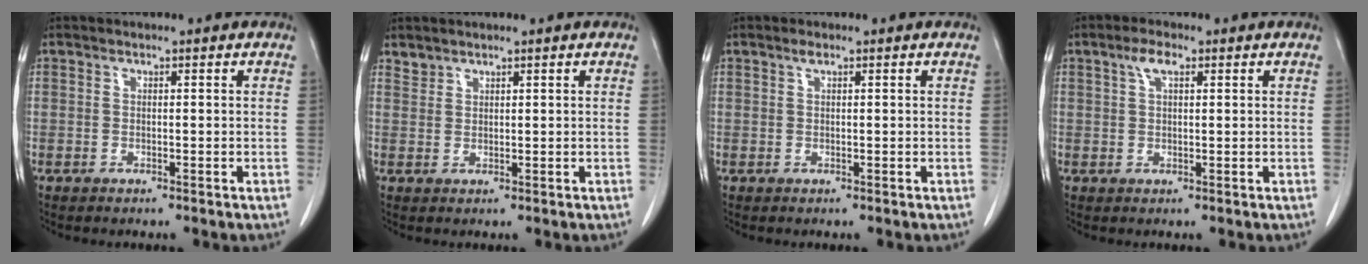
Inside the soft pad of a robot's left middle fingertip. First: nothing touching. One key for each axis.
{"total": 1.3, "fx": 1.2, "fy": 0.4, "fz": -0.2, "tx": 0.004, "ty": 0.003, "tz": 0.025}
{"total": 0.7, "fx": 0.5, "fy": 0.1, "fz": 0.5, "tx": -0.013, "ty": 0.002, "tz": 0.008}
{"total": 2.8, "fx": 1.4, "fy": 1.0, "fz": 2.2, "tx": -0.049, "ty": 0.008, "tz": 0.029}